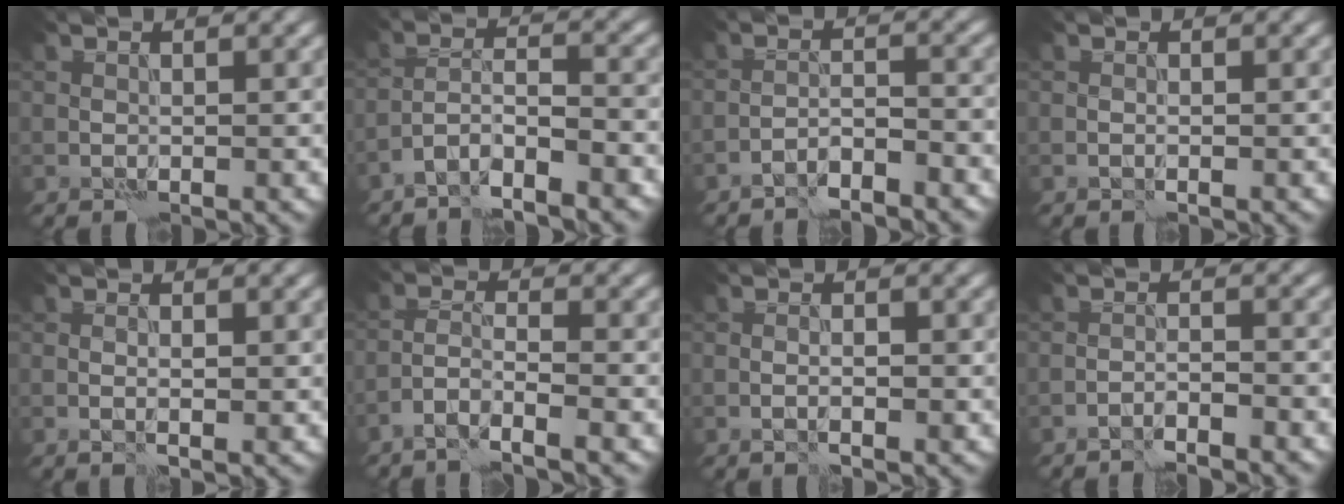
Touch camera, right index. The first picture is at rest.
{"total": 4.7, "force": [-3.7, 0.8, 2.8], "torque": [-0.043, 0.005, -0.070]}
{"total": 3.4, "force": [-2.9, 0.3, 1.6], "torque": [-0.024, 0.007, -0.053]}
{"total": 0.0}
{"total": 1.3, "force": [0.1, 0.3, 1.3], "torque": [-0.018, -0.002, 0.004]}
{"total": 3.1, "force": [-2.3, 0.2, 2.1], "torque": [-0.038, 0.003, -0.050]}
{"total": 1.5, "force": [-0.5, 0.4, 1.4], "torque": [-0.005, 0.008, -0.008]}
{"total": 2.2, "force": [-2.0, -0.2, 0.9], "torque": [-0.014, 0.006, -0.036]}